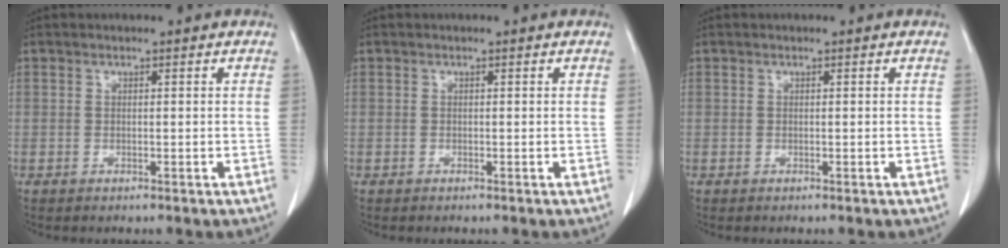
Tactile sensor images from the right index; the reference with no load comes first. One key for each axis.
{"total": 0.0}
{"total": 0.0}